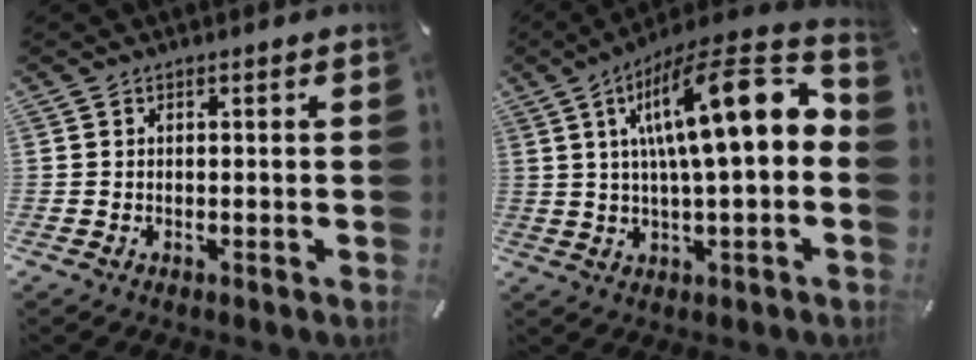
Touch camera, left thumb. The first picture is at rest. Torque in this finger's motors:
{"motor_torque": [2.12, 2.89, 1.64, -1.12, 0.64]}